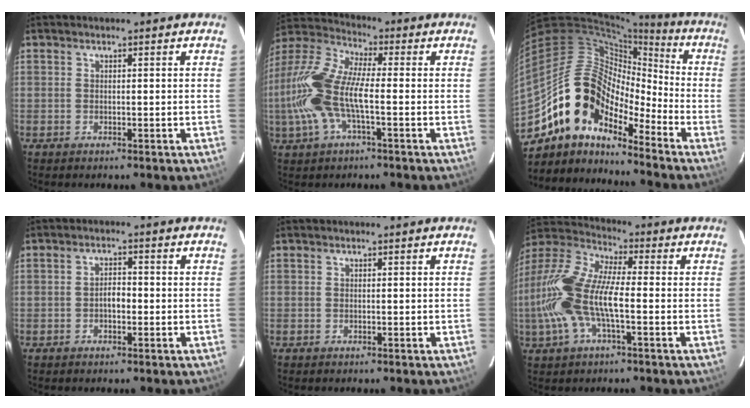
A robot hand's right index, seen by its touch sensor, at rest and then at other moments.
{"total": 15.7, "force": [-2.5, 5.8, 14.4], "torque": [-0.304, 0.005, -0.057]}
{"total": 14.7, "force": [-10.8, 6.9, 7.3], "torque": [-0.125, 0.016, -0.215]}
{"total": 2.3, "force": [-0.7, 1.3, 1.8], "torque": [-0.033, 0.008, -0.014]}
{"total": 0.0}
{"total": 17.2, "force": [-3.0, 6.3, 15.8], "torque": [-0.323, 0.002, -0.066]}